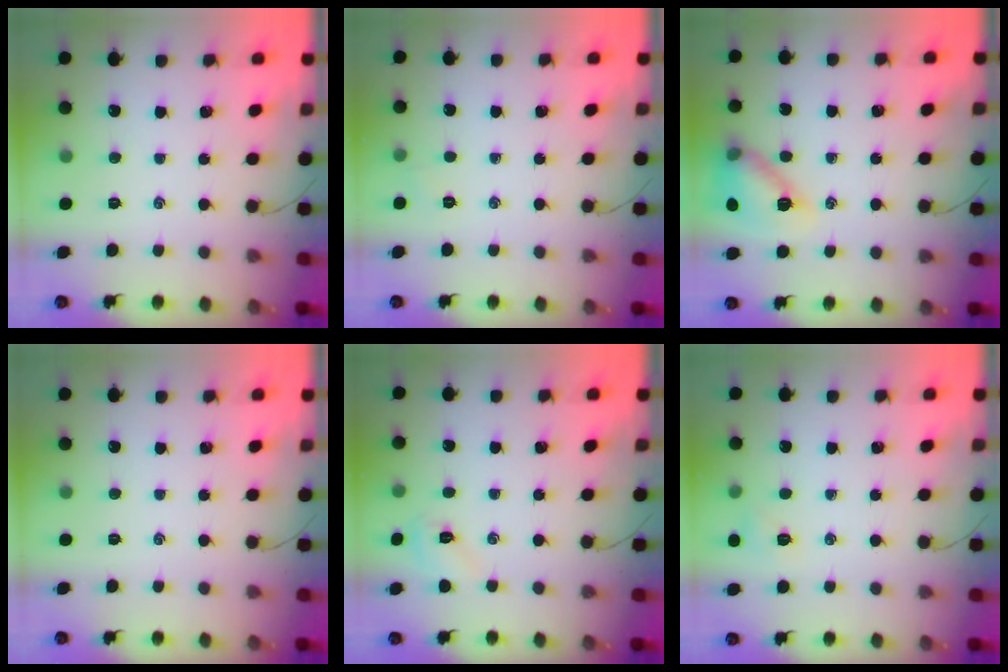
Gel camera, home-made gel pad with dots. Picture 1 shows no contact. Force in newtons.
{"total": 3.4, "press": 3.3, "slide": 1.1}
{"total": 14.4, "press": 14.3, "slide": 1.4}
{"total": 0.0}
{"total": 4.9, "press": 4.7, "slide": 1.4}
{"total": 6.1, "press": 6.1, "slide": 1.1}